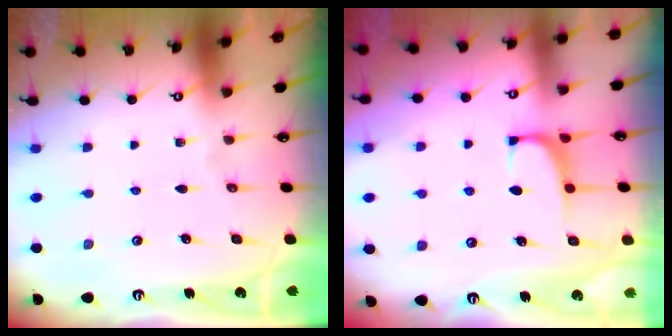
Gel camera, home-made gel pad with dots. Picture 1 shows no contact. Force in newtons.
{"total": 1.4, "press": 1.3, "slide": 0.7}